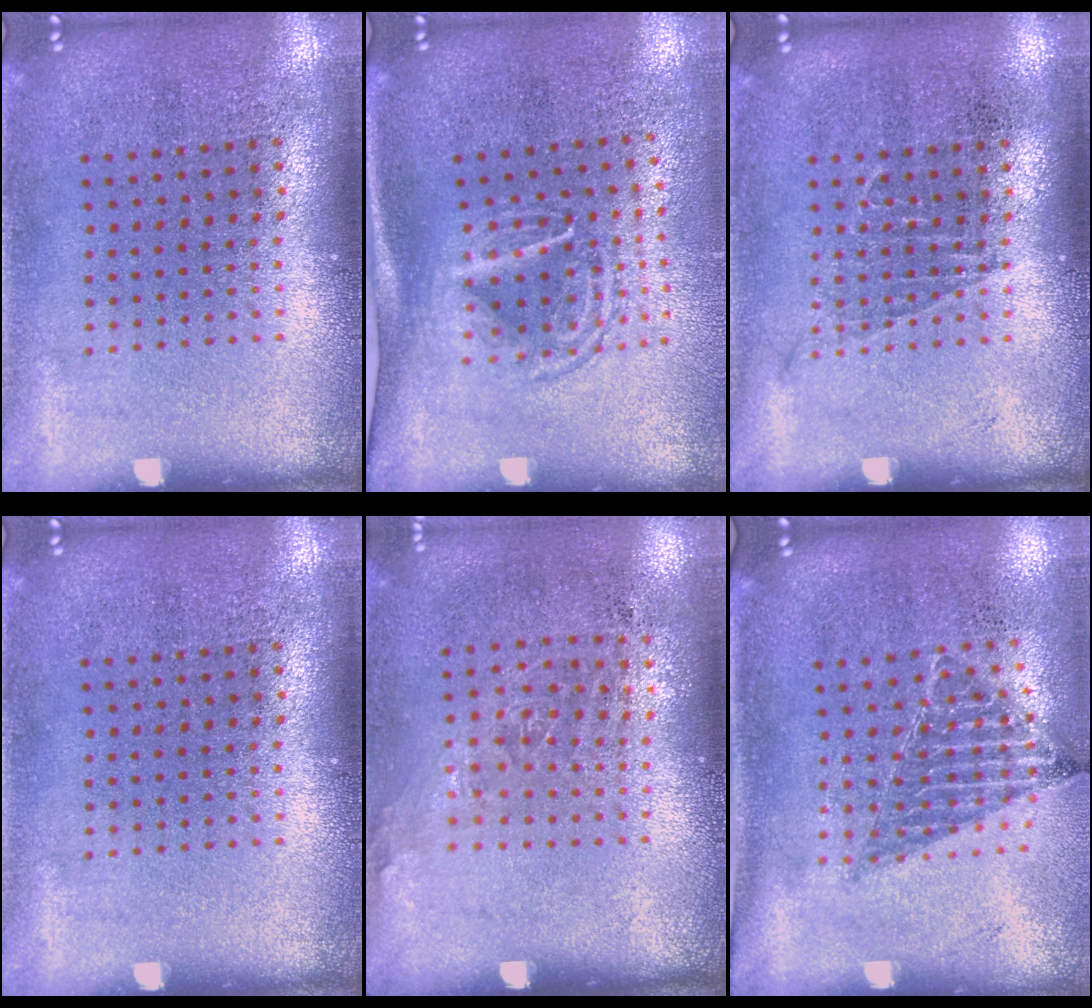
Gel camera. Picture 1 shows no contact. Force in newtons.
{"total": 1.7, "press": 1.1, "slide": 1.2}
{"total": 0.6, "press": 0.6, "slide": 0.1}
{"total": 0.0}
{"total": 0.9, "press": 0.7, "slide": 0.6}
{"total": 0.9, "press": 0.8, "slide": 0.2}